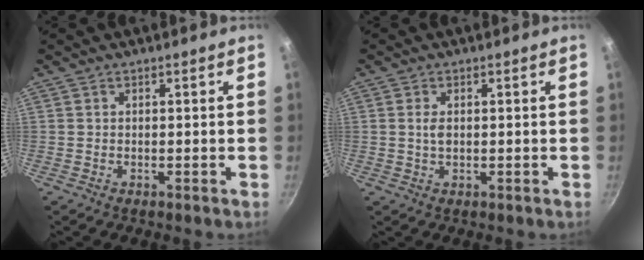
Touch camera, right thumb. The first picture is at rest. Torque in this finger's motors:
{"motor_torque": [-0.22, 0.07, 0.34, 0.41, -0.03]}